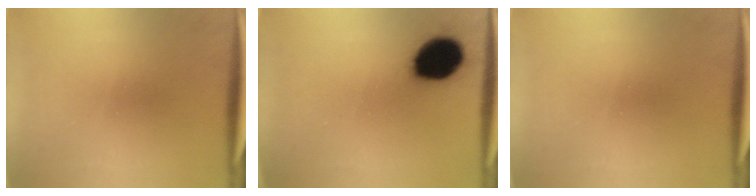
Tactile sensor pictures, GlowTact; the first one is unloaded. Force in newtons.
{"total": 13.7}
{"total": 0.0}